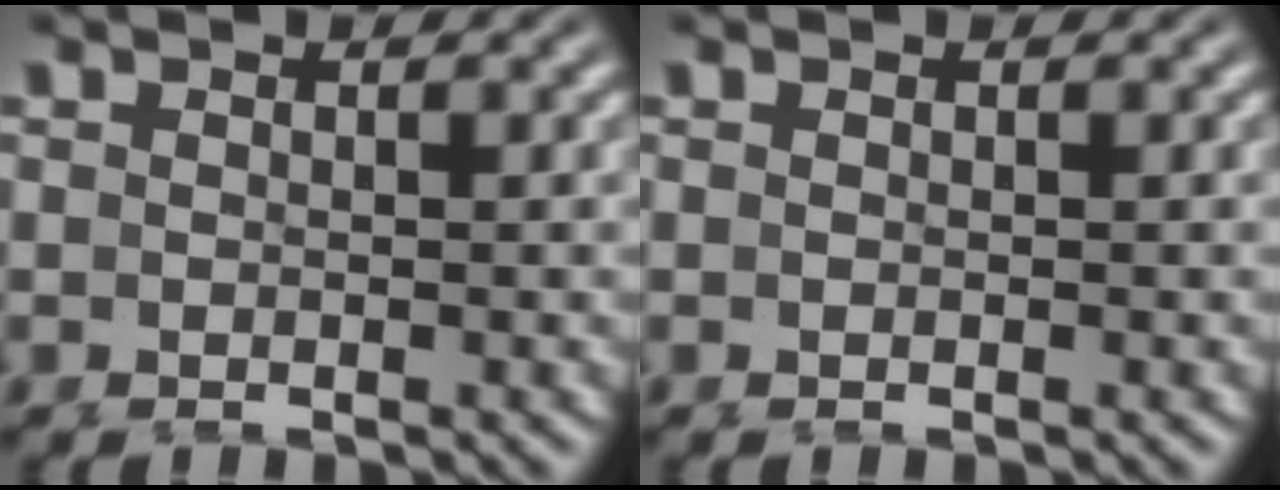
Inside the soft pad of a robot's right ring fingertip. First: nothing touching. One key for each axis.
{"total": 0.0}